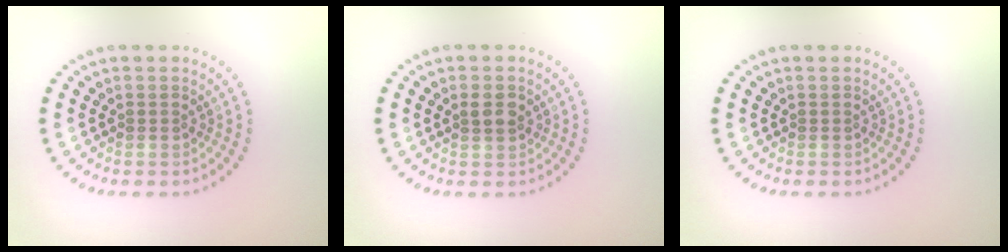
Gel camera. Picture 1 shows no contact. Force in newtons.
{"total": 1.8, "press": 1.7, "slide": 0.7}
{"total": 0.0}